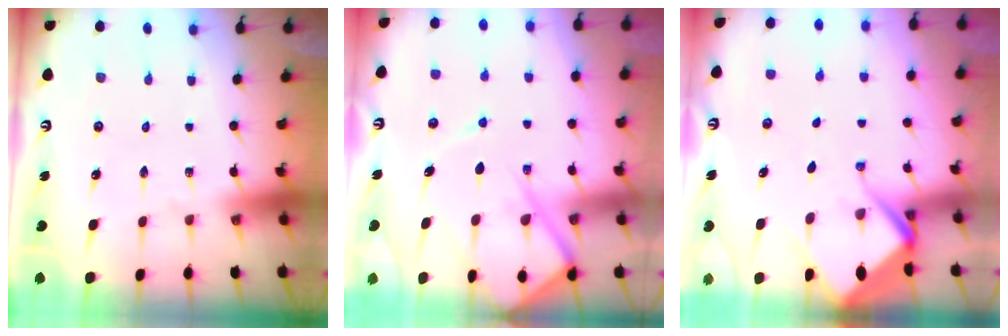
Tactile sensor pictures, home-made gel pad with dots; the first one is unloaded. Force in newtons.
{"total": 13.5, "press": 13.4, "slide": 1.1}
{"total": 9.1, "press": 9.1, "slide": 1.0}